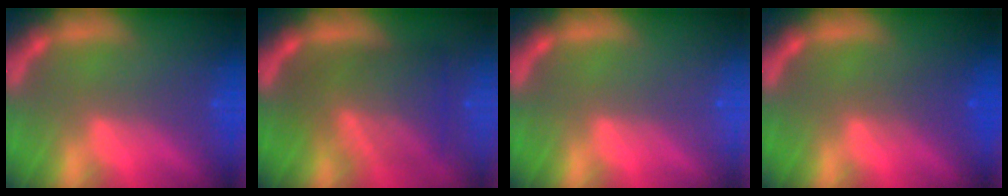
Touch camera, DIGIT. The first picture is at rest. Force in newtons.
{"total": 8.1}
{"total": 0.0}
{"total": 1.9}